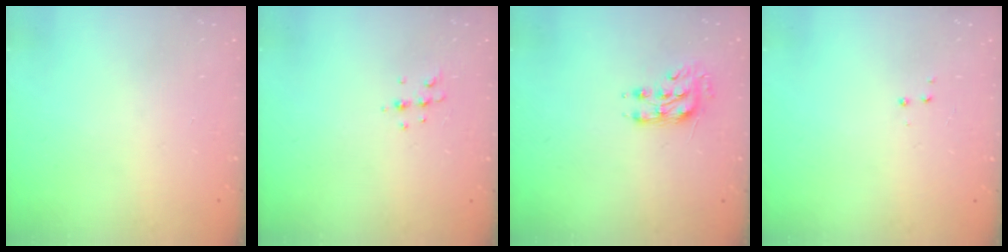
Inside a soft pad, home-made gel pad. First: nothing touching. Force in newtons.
{"total": 4.8, "press": 4.7, "slide": 1.1}
{"total": 8.1, "press": 8.0, "slide": 1.0}
{"total": 2.9, "press": 2.8, "slide": 0.4}